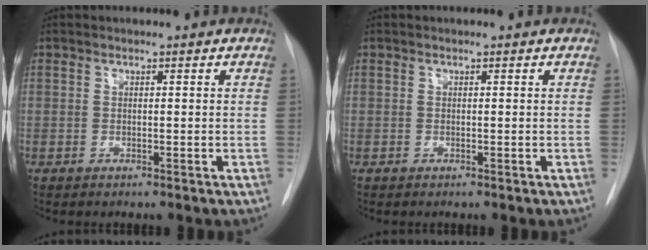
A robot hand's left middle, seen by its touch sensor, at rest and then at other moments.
{"total": 0.0}